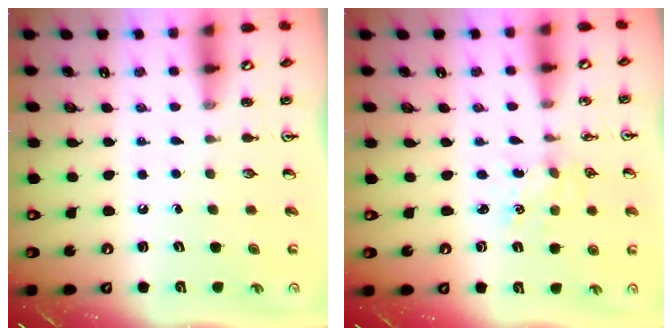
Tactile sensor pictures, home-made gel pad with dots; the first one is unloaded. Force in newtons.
{"total": 2.2, "press": 2.2, "slide": 0.3}